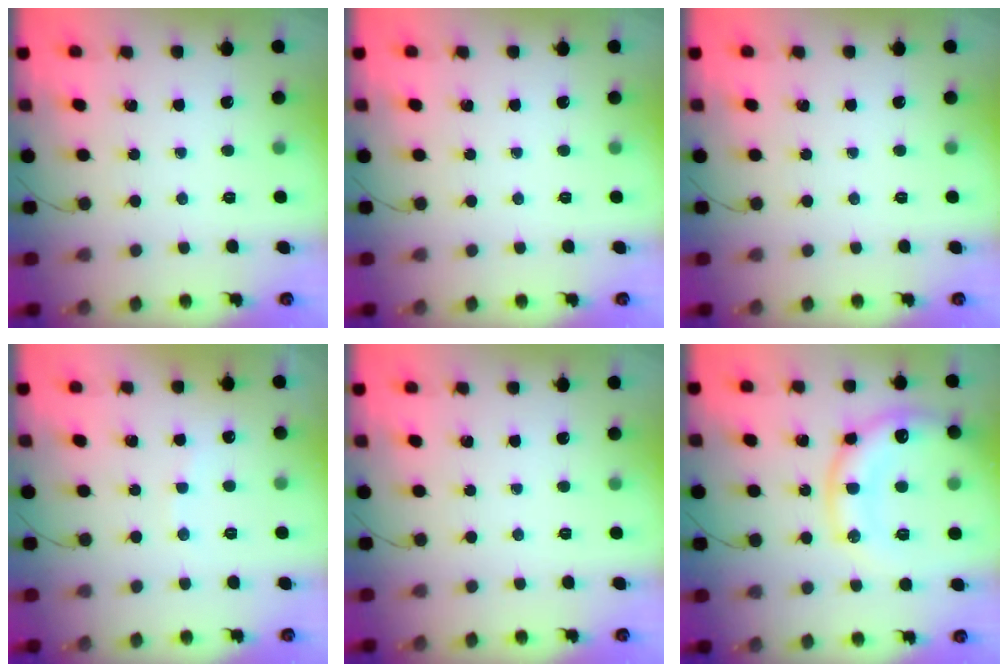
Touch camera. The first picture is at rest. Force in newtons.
{"total": 0.0}
{"total": 0.0}
{"total": 5.7, "press": 5.7, "slide": 0.9}
{"total": 0.0}
{"total": 18.5, "press": 18.4, "slide": 1.9}